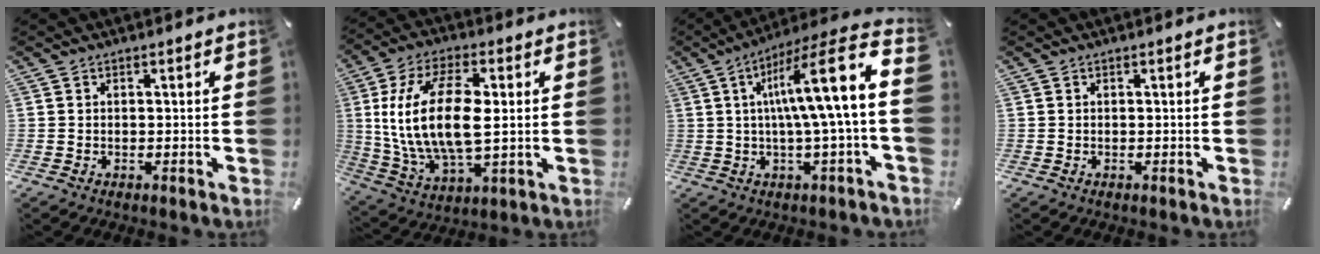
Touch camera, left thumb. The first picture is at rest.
{"total": 18.0, "force": [2.0, 9.2, 15.4], "torque": [-0.332, 0.002, 0.034]}
{"total": 16.0, "force": [3.0, 1.2, 15.7], "torque": [-0.261, -0.025, 0.028]}
{"total": 0.0}